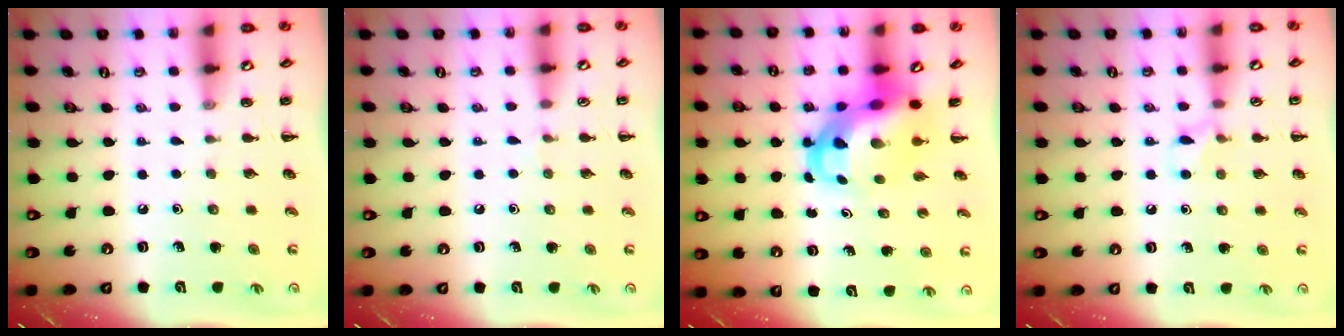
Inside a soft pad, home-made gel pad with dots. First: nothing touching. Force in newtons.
{"total": 2.9, "press": 2.7, "slide": 1.1}
{"total": 8.6, "press": 8.3, "slide": 2.3}
{"total": 6.8, "press": 6.5, "slide": 2.0}